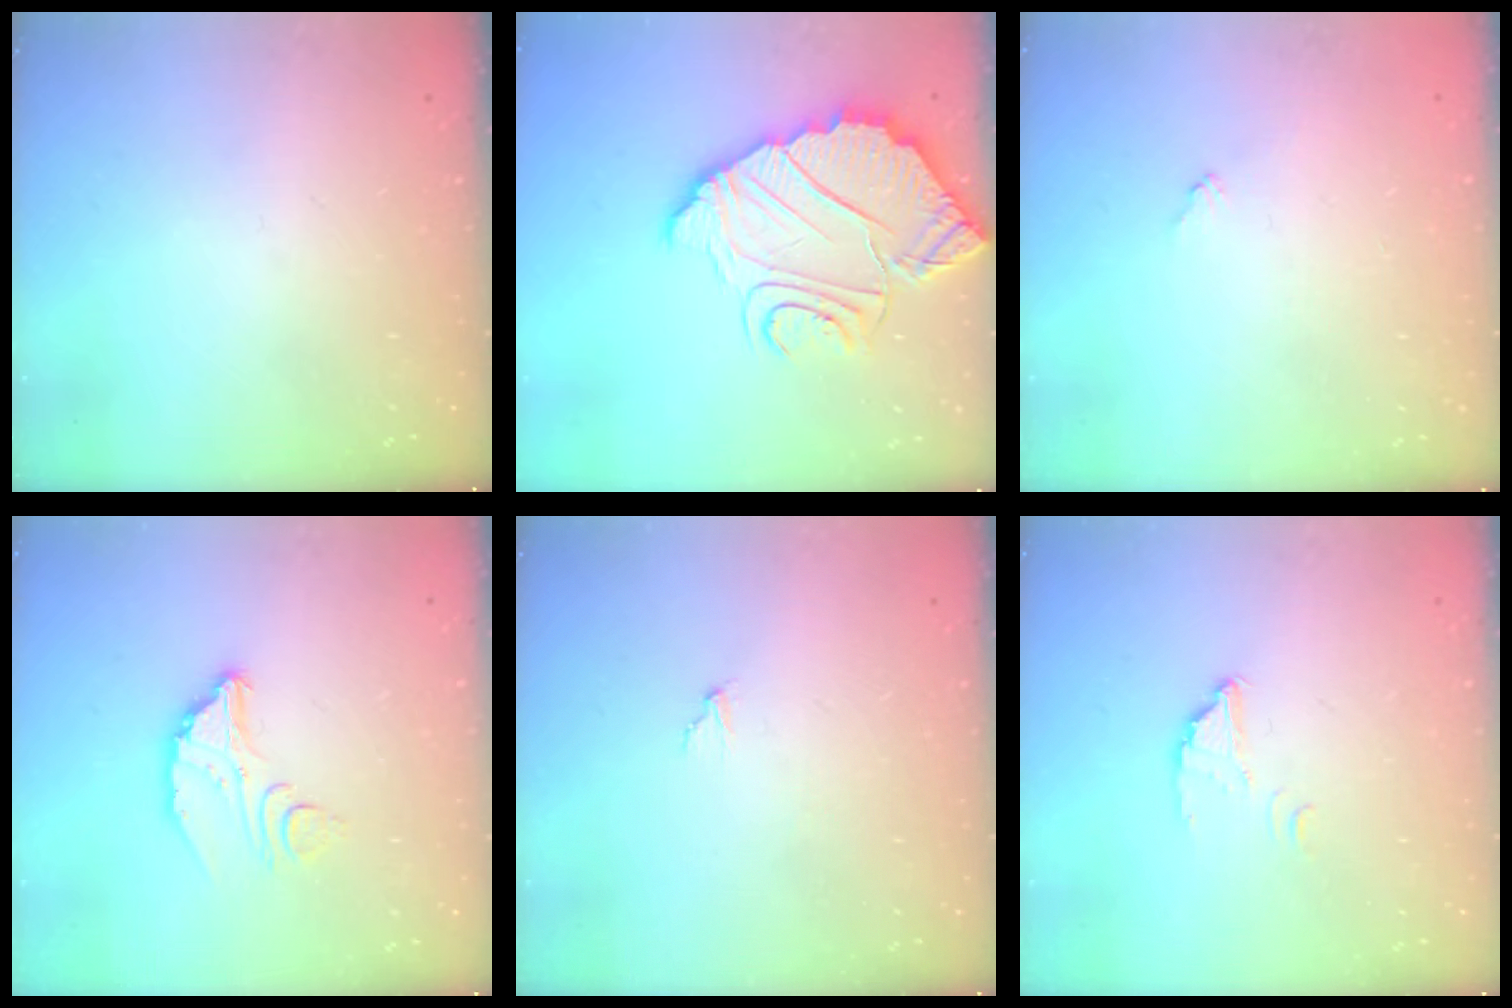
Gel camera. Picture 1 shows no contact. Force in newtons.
{"total": 11.4, "press": 11.4, "slide": 1.0}
{"total": 3.9, "press": 3.9, "slide": 0.3}
{"total": 6.5, "press": 6.5, "slide": 0.4}
{"total": 2.0, "press": 2.0, "slide": 0.1}
{"total": 2.8, "press": 2.8, "slide": 0.1}